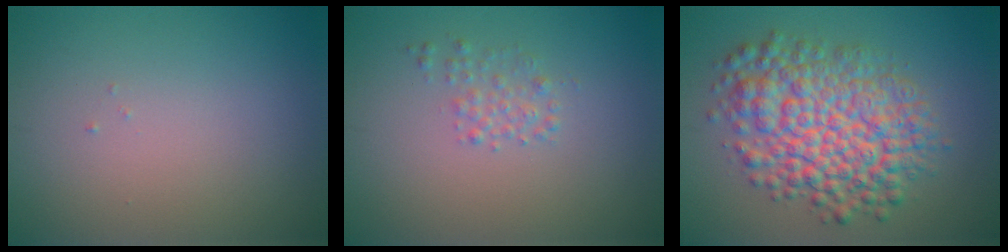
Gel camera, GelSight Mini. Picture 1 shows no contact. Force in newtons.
{"total": 1.4, "press": 1.4, "slide": 0.1}
{"total": 8.7, "press": 8.7, "slide": 0.2}